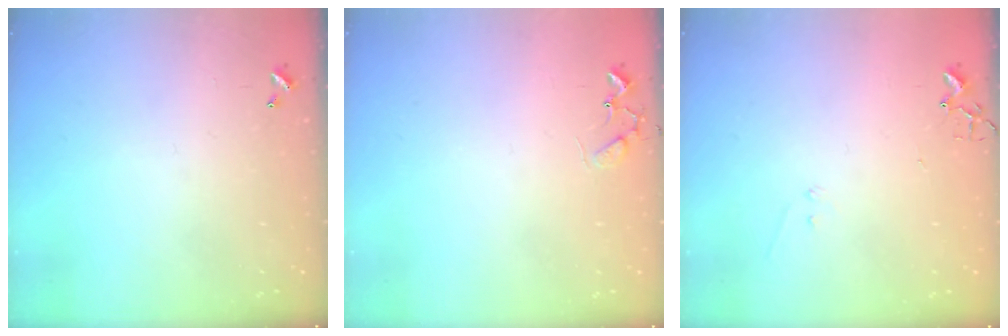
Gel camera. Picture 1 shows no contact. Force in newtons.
{"total": 6.2, "press": 6.2, "slide": 0.4}
{"total": 6.1, "press": 6.1, "slide": 0.5}